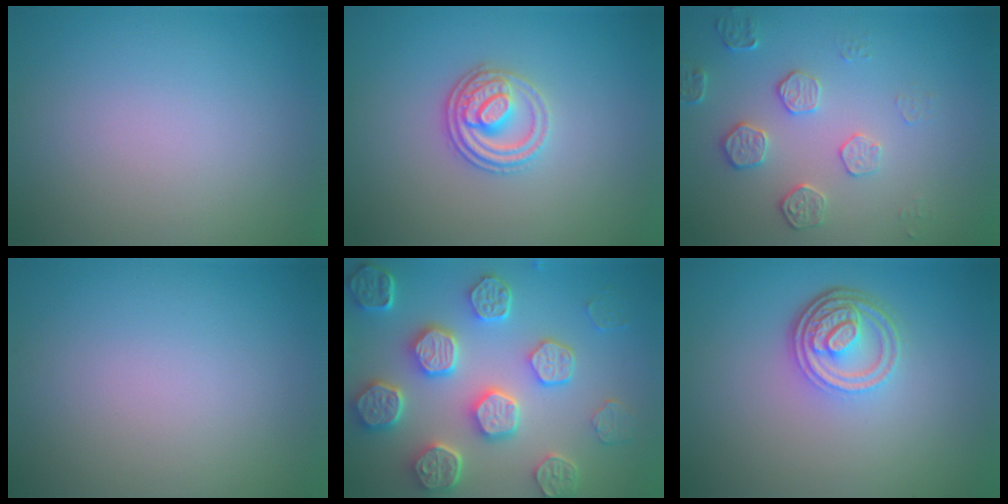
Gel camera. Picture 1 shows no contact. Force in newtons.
{"total": 3.3, "press": 2.9, "slide": 1.6}
{"total": 2.2, "press": 1.8, "slide": 1.2}
{"total": 0.0}
{"total": 8.2, "press": 6.5, "slide": 5.0}
{"total": 4.6, "press": 3.4, "slide": 3.1}